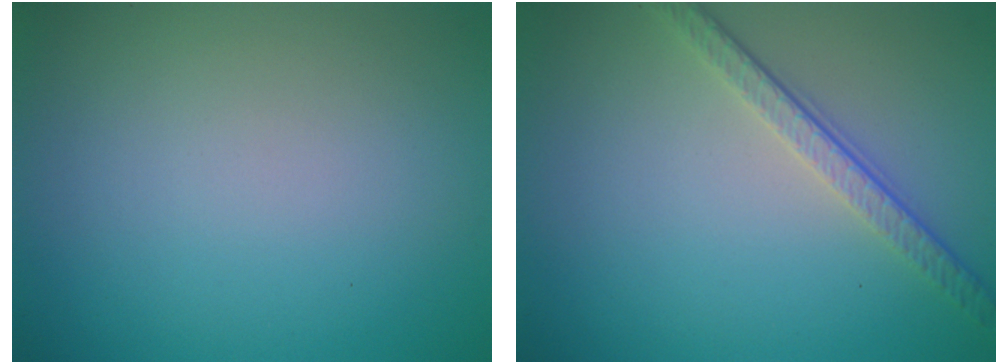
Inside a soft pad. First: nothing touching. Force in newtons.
{"total": 3.5, "press": 2.5, "slide": 2.5}